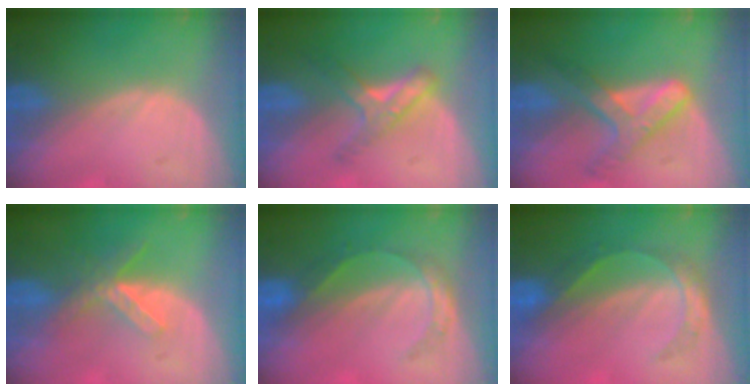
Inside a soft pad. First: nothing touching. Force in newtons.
{"total": 5.1, "press": 4.9, "slide": 1.6}
{"total": 7.0, "press": 5.9, "slide": 3.7}
{"total": 5.4, "press": 4.9, "slide": 2.4}
{"total": 4.6, "press": 4.2, "slide": 1.9}
{"total": 5.6, "press": 4.8, "slide": 2.9}